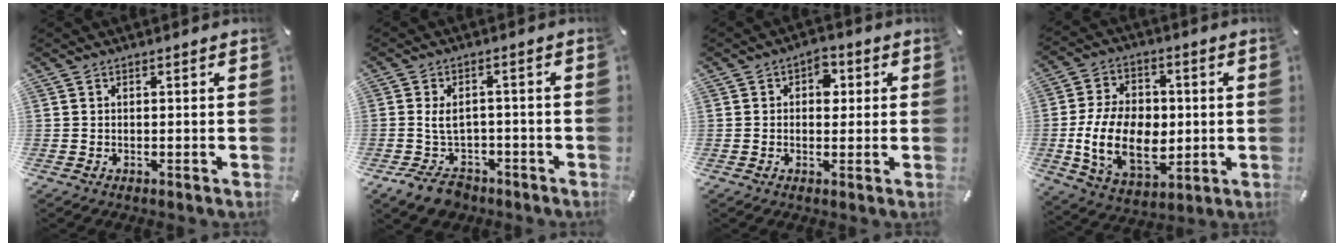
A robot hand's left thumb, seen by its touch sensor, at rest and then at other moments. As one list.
[{"total": 7.4, "force": [-2.4, 5.0, 4.9], "torque": [-0.098, 0.011, -0.044]}, {"total": 4.8, "force": [0.9, 3.3, 3.4], "torque": [-0.021, -0.008, 0.003]}, {"total": 18.0, "force": [-1.6, 12.5, 12.8], "torque": [-0.251, 0.003, -0.028]}]